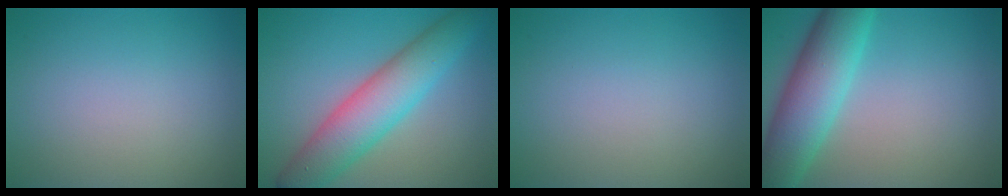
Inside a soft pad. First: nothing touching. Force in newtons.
{"total": 7.1, "press": 7.1, "slide": 0.4}
{"total": 0.0}
{"total": 7.7, "press": 7.7, "slide": 0.2}